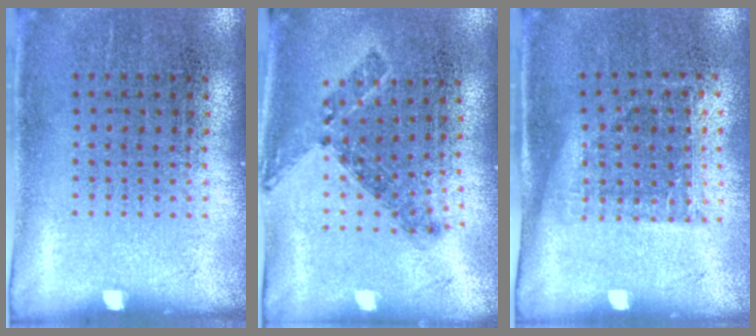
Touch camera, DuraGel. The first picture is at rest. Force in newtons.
{"total": 0.7, "press": 0.6, "slide": 0.3}
{"total": 1.1, "press": 0.9, "slide": 0.7}